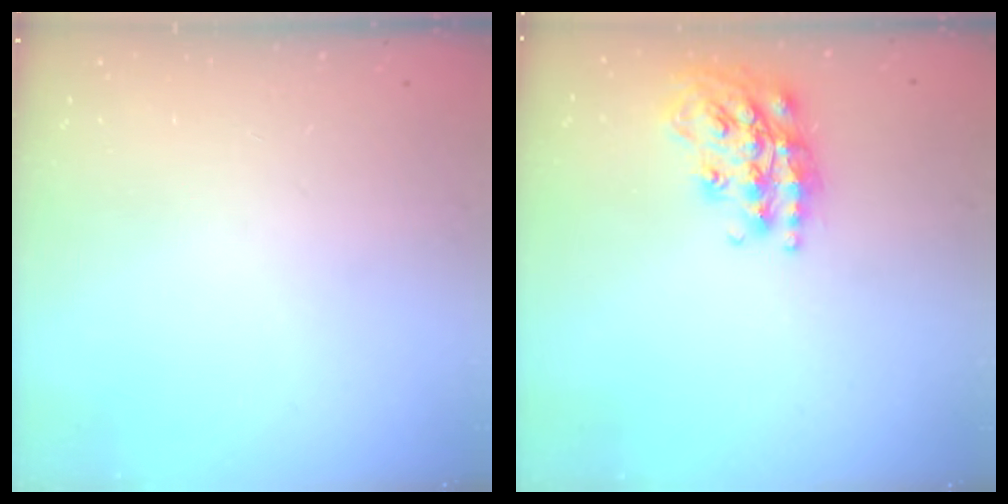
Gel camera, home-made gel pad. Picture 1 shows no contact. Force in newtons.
{"total": 19.4, "press": 19.4, "slide": 1.4}